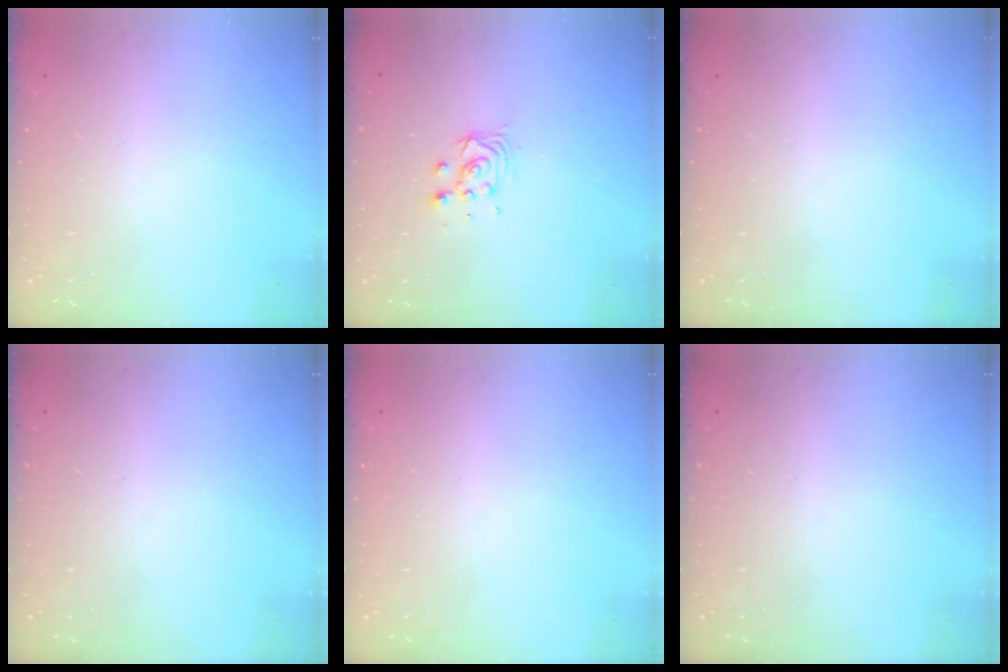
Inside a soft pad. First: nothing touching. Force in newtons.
{"total": 4.2, "press": 4.2, "slide": 0.3}
{"total": 0.0}
{"total": 0.0}
{"total": 0.0}
{"total": 0.0}